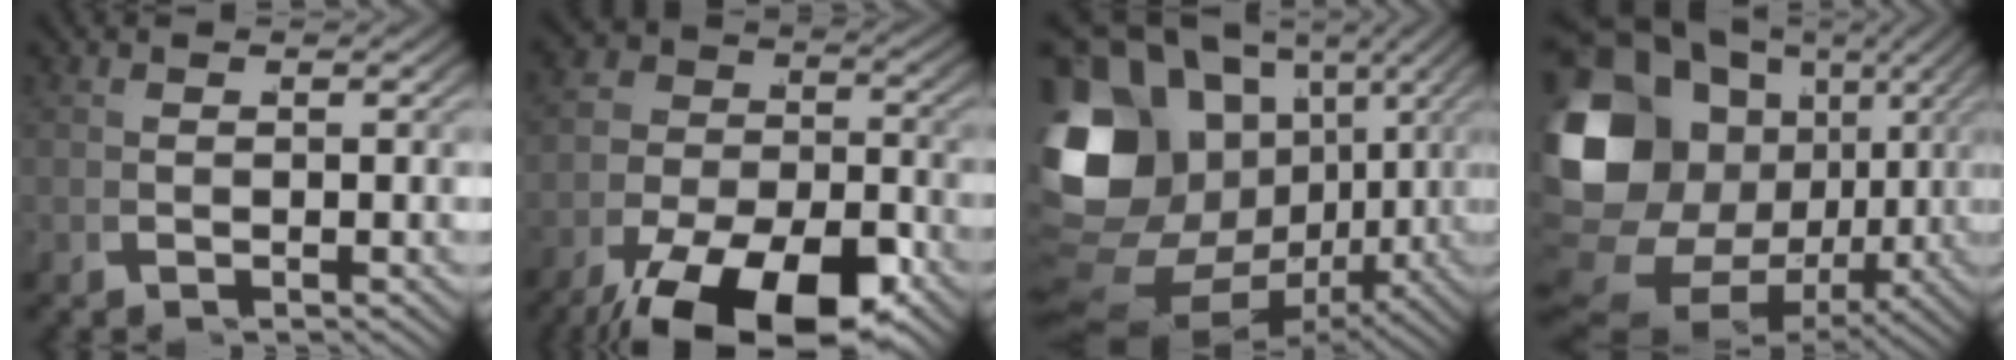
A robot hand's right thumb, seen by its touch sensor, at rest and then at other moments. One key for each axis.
{"total": 11.3, "fx": -6.2, "fy": 6.0, "fz": 7.3, "tx": -0.103, "ty": -0.049, "tz": -0.078}
{"total": 17.8, "fx": 1.1, "fy": 13.5, "fz": 11.6, "tx": -0.255, "ty": -0.052, "tz": 0.040}
{"total": 16.2, "fx": 1.5, "fy": 11.8, "fz": 10.9, "tx": -0.245, "ty": -0.052, "tz": 0.055}